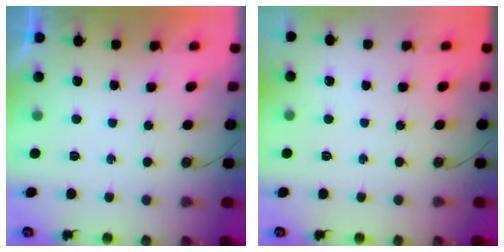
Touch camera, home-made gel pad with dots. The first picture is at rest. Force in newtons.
{"total": 0.0}